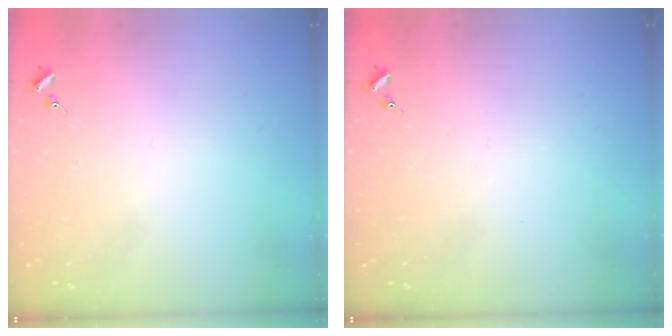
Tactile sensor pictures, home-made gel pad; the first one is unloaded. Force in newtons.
{"total": 0.0}